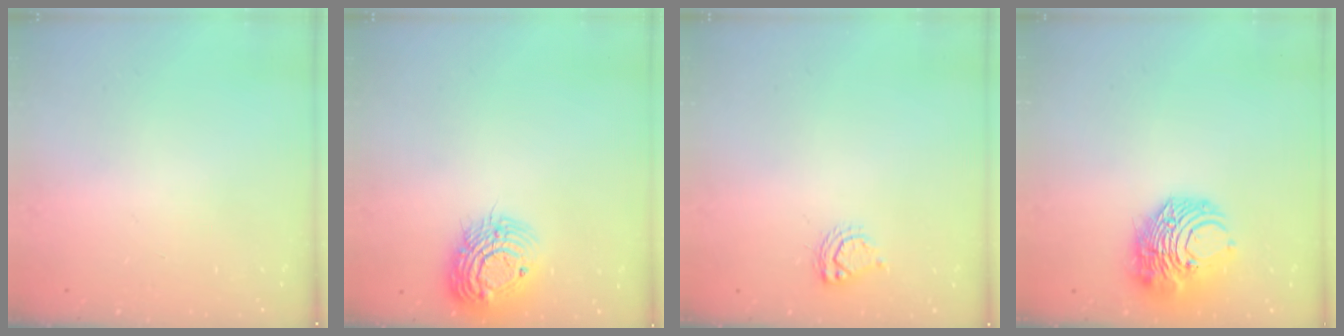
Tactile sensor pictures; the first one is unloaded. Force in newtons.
{"total": 14.5, "press": 14.4, "slide": 1.4}
{"total": 5.0, "press": 4.9, "slide": 0.6}
{"total": 11.1, "press": 11.0, "slide": 1.2}